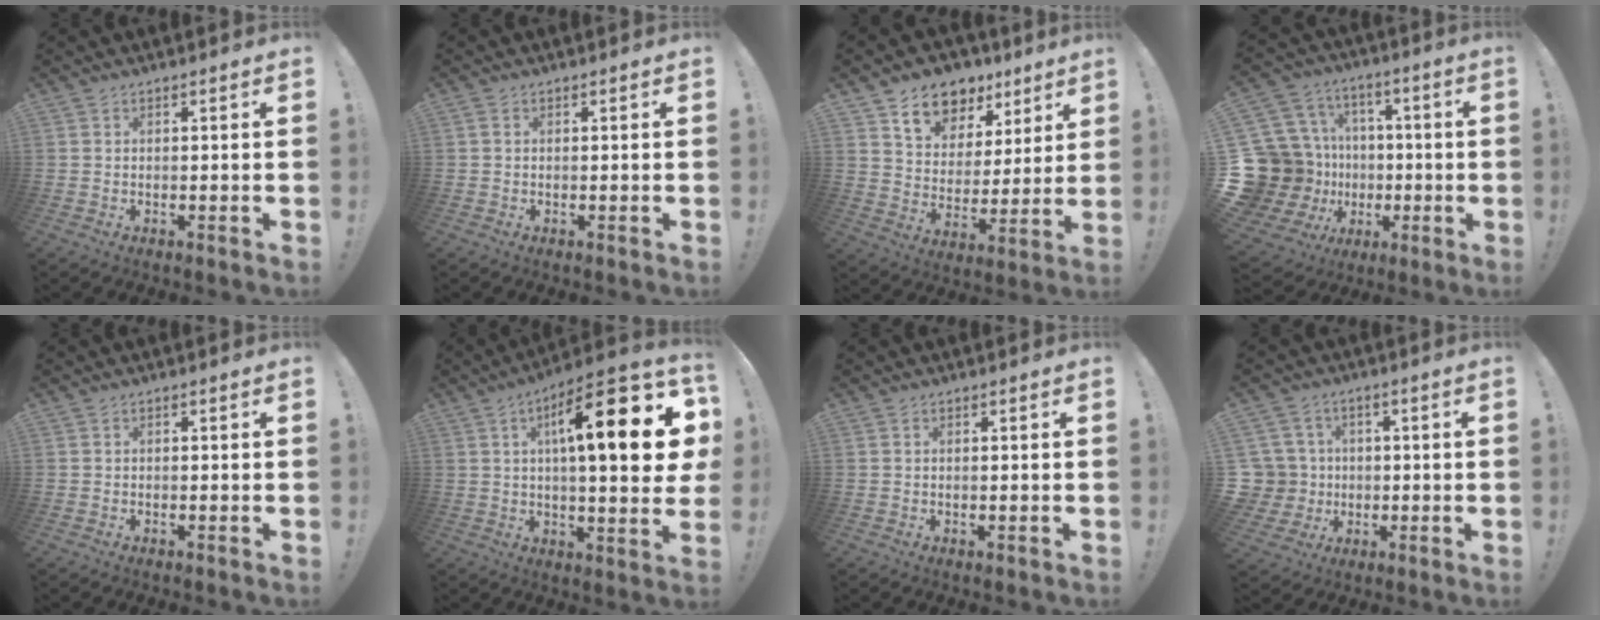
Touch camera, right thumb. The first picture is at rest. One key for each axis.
{"total": 0.5, "fx": 0.0, "fy": 0.3, "fz": 0.5, "tx": -0.011, "ty": 0.002, "tz": -0.001}
{"total": 12.2, "fx": 8.3, "fy": 8.1, "fz": 3.9, "tx": -0.064, "ty": -0.053, "tz": 0.156}
{"total": 23.0, "fx": -2.3, "fy": 20.2, "fz": 10.8, "tx": -0.225, "ty": -0.004, "tz": 0.032}
{"total": 0.0}
{"total": 21.5, "fx": 5.8, "fy": 5.1, "fz": 20.1, "tx": -0.306, "ty": -0.024, "tz": 0.078}
{"total": 0.6, "fx": 0.5, "fy": 0.2, "fz": 0.3, "tx": -0.002, "ty": 0.000, "tz": 0.008}
{"total": 8.6, "fx": 0.4, "fy": 8.4, "fz": 1.9, "tx": -0.047, "ty": 0.003, "tz": 0.020}